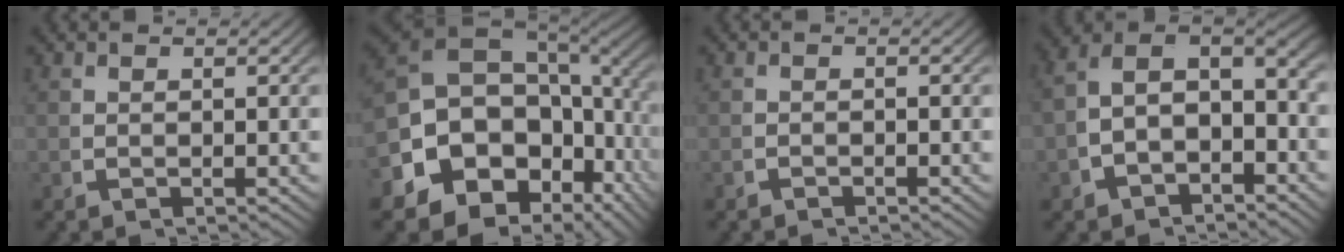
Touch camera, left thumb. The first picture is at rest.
{"total": 18.9, "force": [-2.1, 13.9, 12.7], "torque": [-0.252, -0.066, -0.008]}
{"total": 0.8, "force": [-0.8, 0.0, -0.1], "torque": [0.006, -0.001, -0.016]}
{"total": 10.6, "force": [-0.3, 8.2, 6.8], "torque": [-0.109, -0.002, -0.017]}